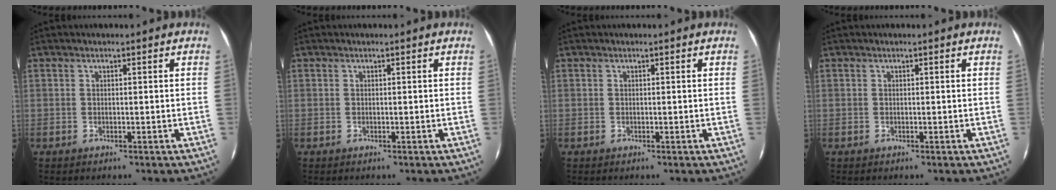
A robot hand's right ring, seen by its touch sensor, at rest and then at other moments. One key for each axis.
{"total": 0.0}
{"total": 0.0}
{"total": 0.0}